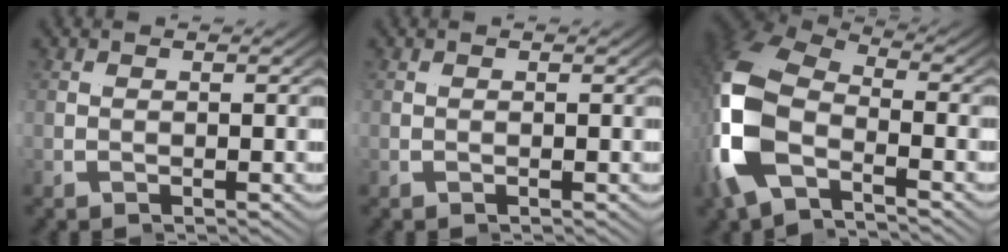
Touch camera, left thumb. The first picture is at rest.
{"total": 0.0}
{"total": 10.3, "force": [-0.8, 6.4, 8.0], "torque": [-0.211, 0.008, -0.023]}